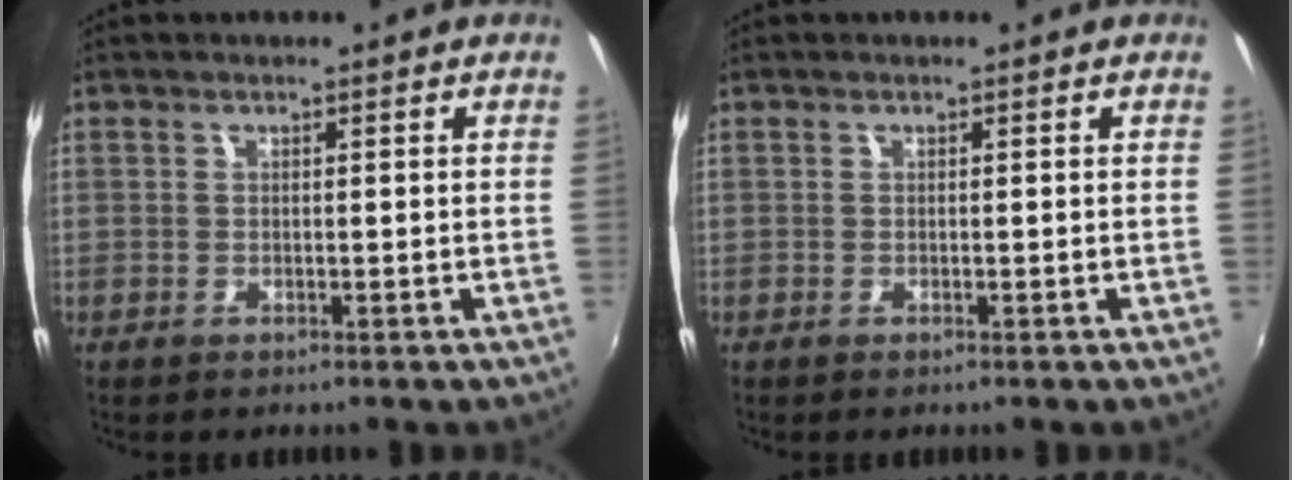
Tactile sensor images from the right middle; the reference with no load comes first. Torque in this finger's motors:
{"motor_torque": [0.08, -0.50, 0.02, 0.00]}